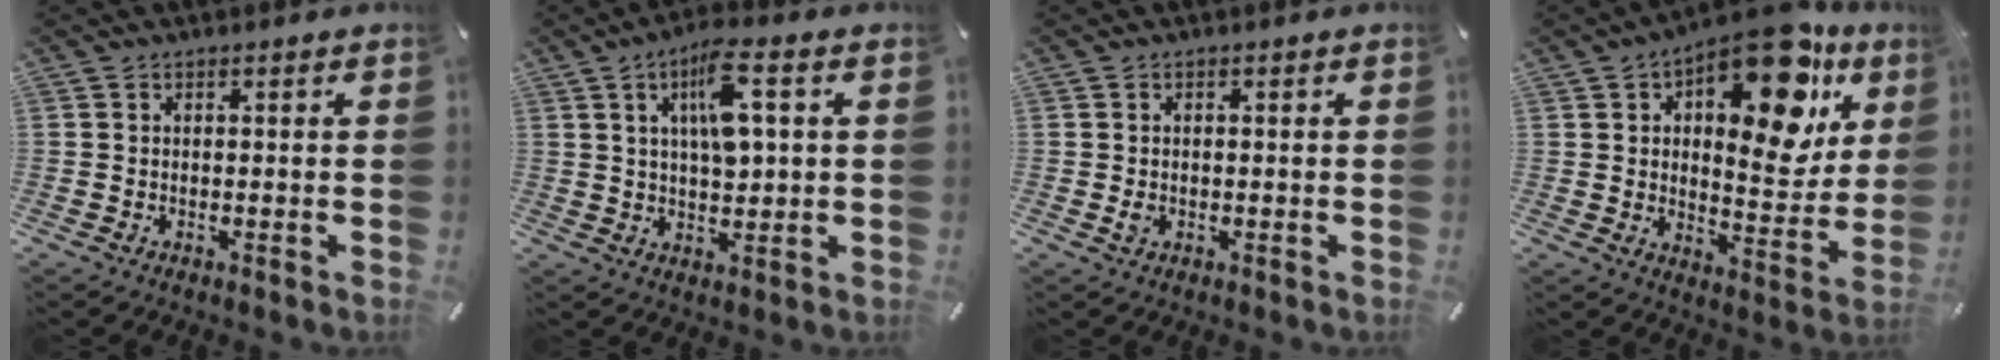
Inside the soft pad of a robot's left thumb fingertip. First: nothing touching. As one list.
[{"total": 9.9, "force": [3.5, 3.5, 8.6], "torque": [-0.146, -0.001, 0.055]}, {"total": 1.6, "force": [-0.2, 1.1, 1.2], "torque": [-0.030, -0.001, -0.006]}, {"total": 20.5, "force": [11.1, 9.4, 14.5], "torque": [-0.194, -0.069, 0.177]}]